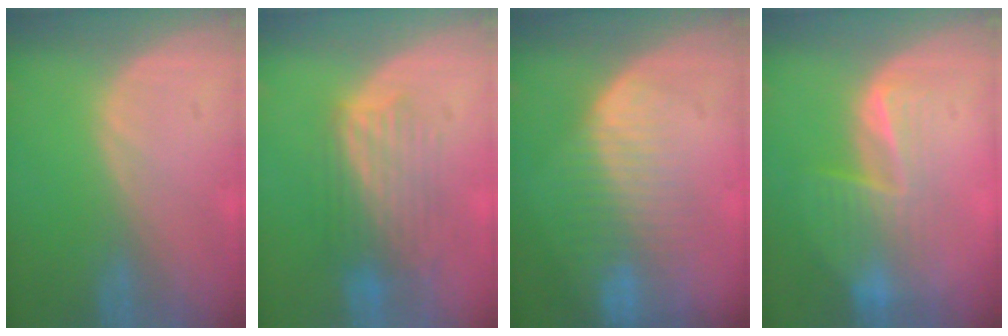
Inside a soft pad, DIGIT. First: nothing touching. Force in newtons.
{"total": 6.1, "press": 6.1, "slide": 0.6}
{"total": 8.6, "press": 7.4, "slide": 4.4}
{"total": 6.8, "press": 6.3, "slide": 2.4}